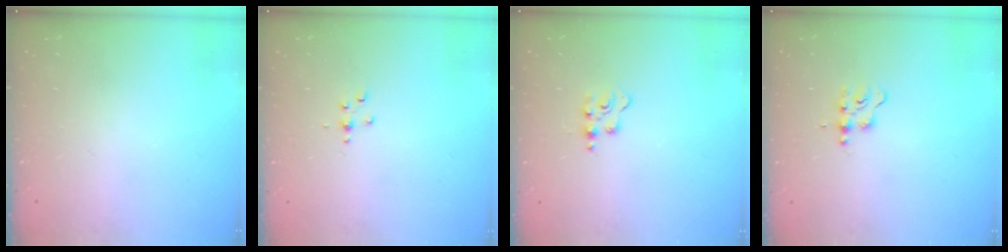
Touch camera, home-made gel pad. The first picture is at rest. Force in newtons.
{"total": 3.1, "press": 3.1, "slide": 0.4}
{"total": 2.7, "press": 2.7, "slide": 0.5}
{"total": 3.6, "press": 3.6, "slide": 0.5}